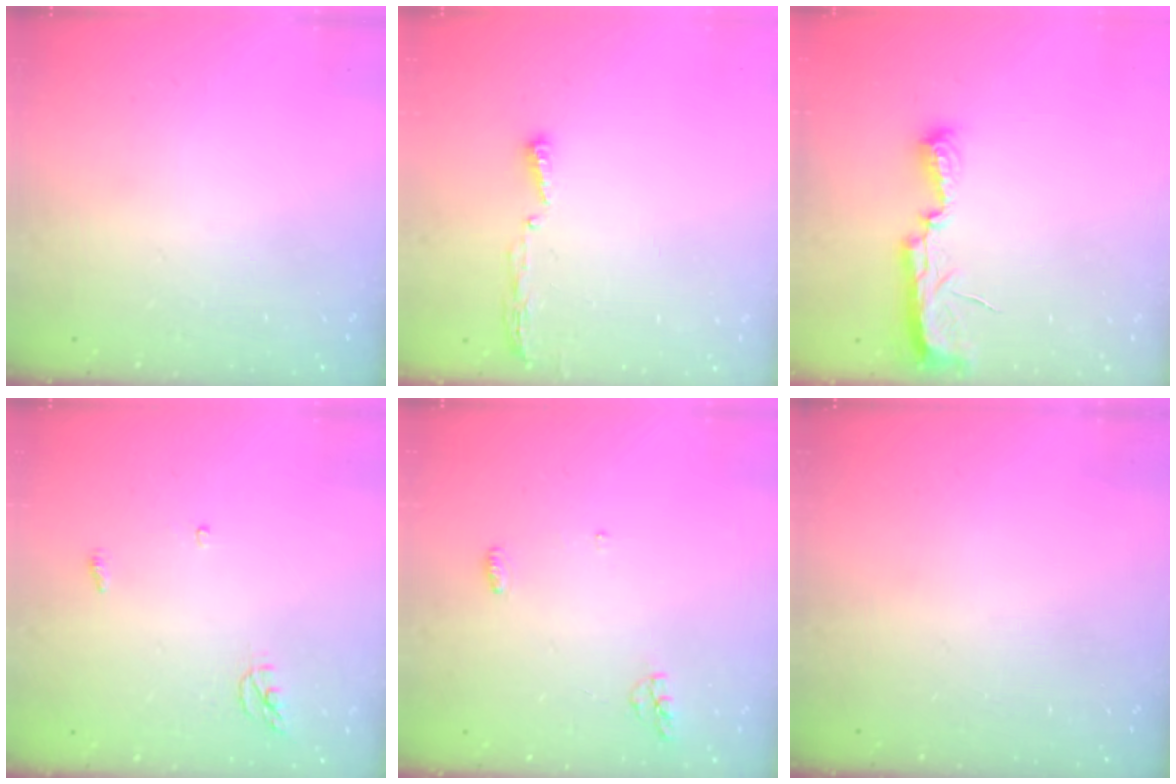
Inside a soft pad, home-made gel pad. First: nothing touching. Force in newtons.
{"total": 3.4, "press": 3.4, "slide": 0.4}
{"total": 7.4, "press": 7.3, "slide": 0.6}
{"total": 3.5, "press": 3.5, "slide": 0.3}
{"total": 4.2, "press": 4.1, "slide": 0.9}
{"total": 0.0}